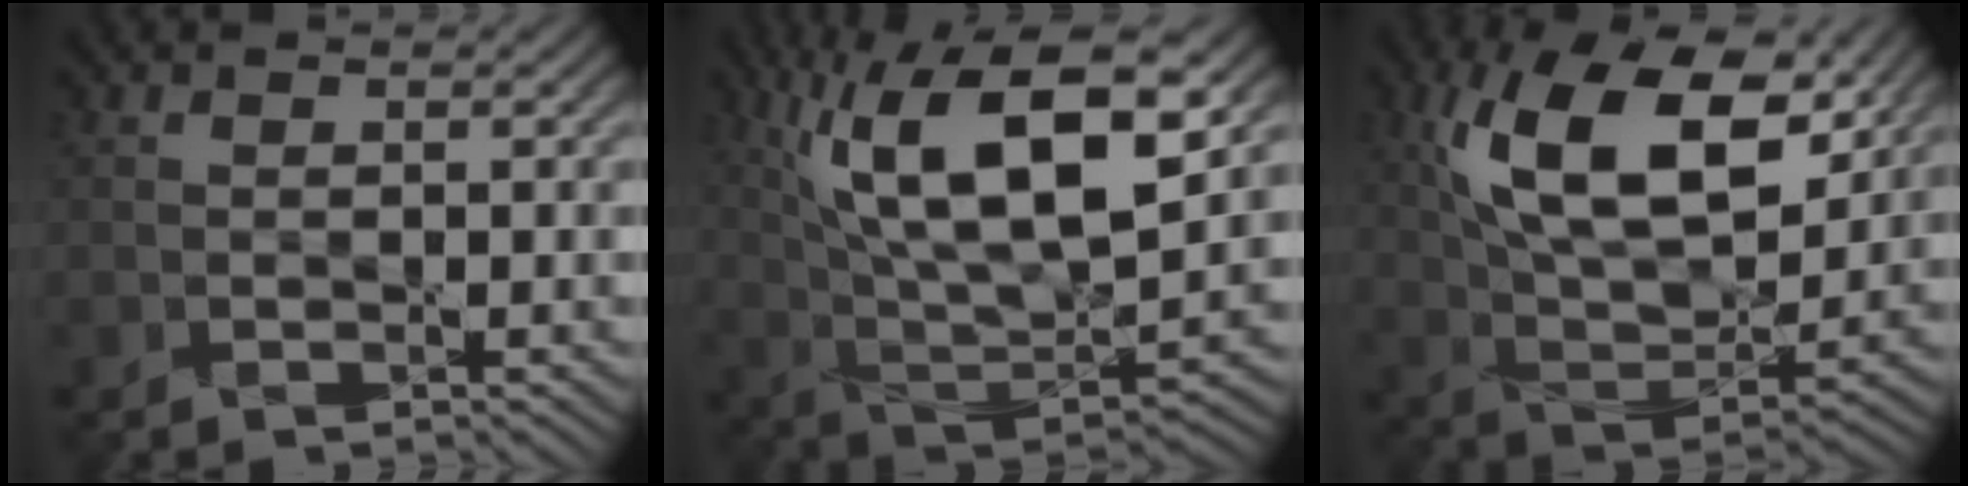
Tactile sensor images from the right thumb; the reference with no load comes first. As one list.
[{"total": 16.2, "force": [6.7, 6.0, 13.5], "torque": [-0.274, 0.001, 0.129]}, {"total": 15.8, "force": [6.5, 7.9, 12.0], "torque": [-0.236, 0.000, 0.122]}]